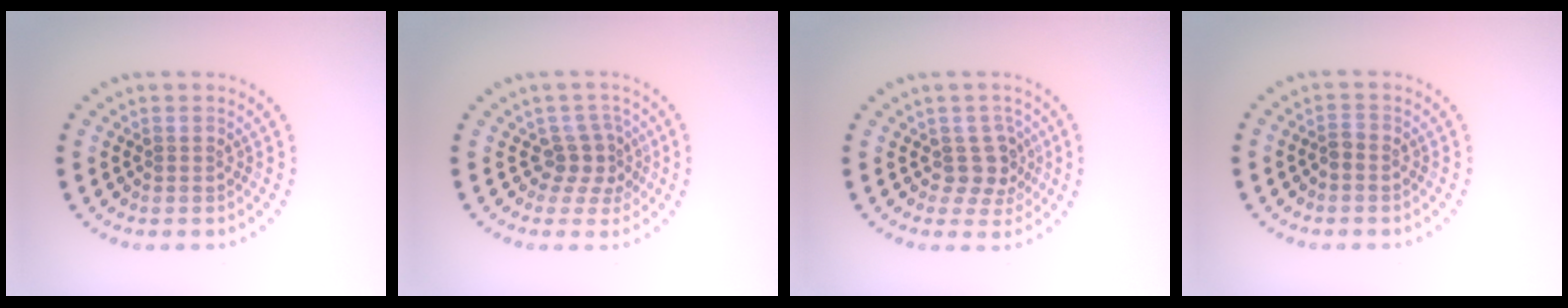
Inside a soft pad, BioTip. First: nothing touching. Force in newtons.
{"total": 2.5, "press": 1.8, "slide": 1.7}
{"total": 2.7, "press": 2.1, "slide": 1.7}
{"total": 0.9, "press": 0.7, "slide": 0.6}